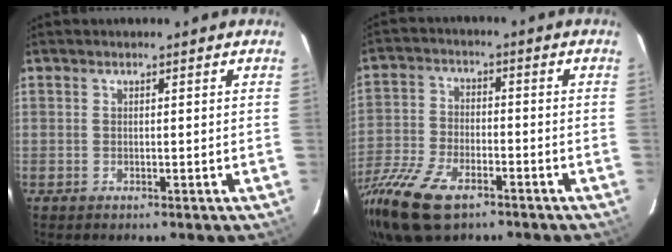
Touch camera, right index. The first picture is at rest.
{"total": 17.1, "force": [-11.3, 7.6, 10.4], "torque": [-0.255, -0.040, -0.220]}